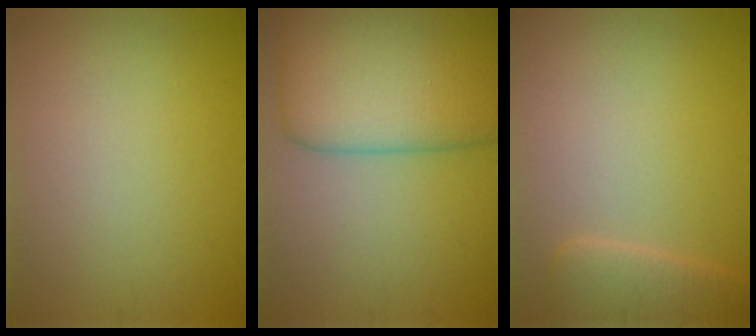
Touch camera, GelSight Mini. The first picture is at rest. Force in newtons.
{"total": 9.2, "press": 9.2, "slide": 0.1}
{"total": 2.9, "press": 2.9, "slide": 0.3}